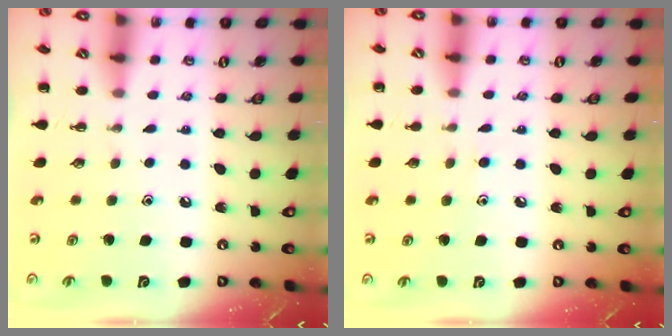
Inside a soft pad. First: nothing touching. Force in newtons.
{"total": 4.3, "press": 4.0, "slide": 1.6}